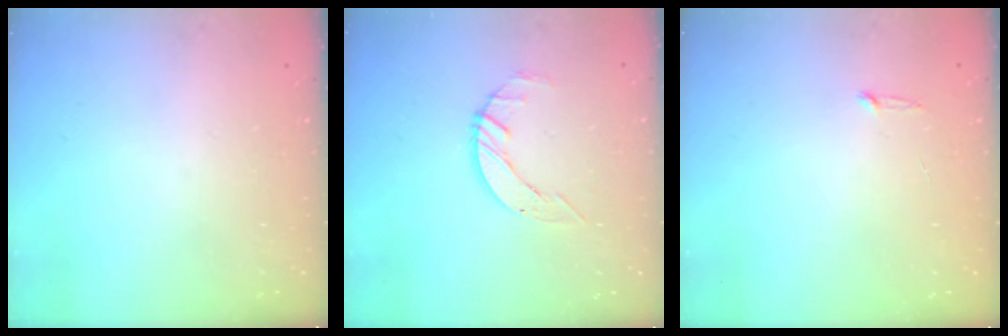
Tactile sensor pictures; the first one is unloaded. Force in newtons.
{"total": 3.3, "press": 3.3, "slide": 0.4}
{"total": 2.5, "press": 2.5, "slide": 0.2}